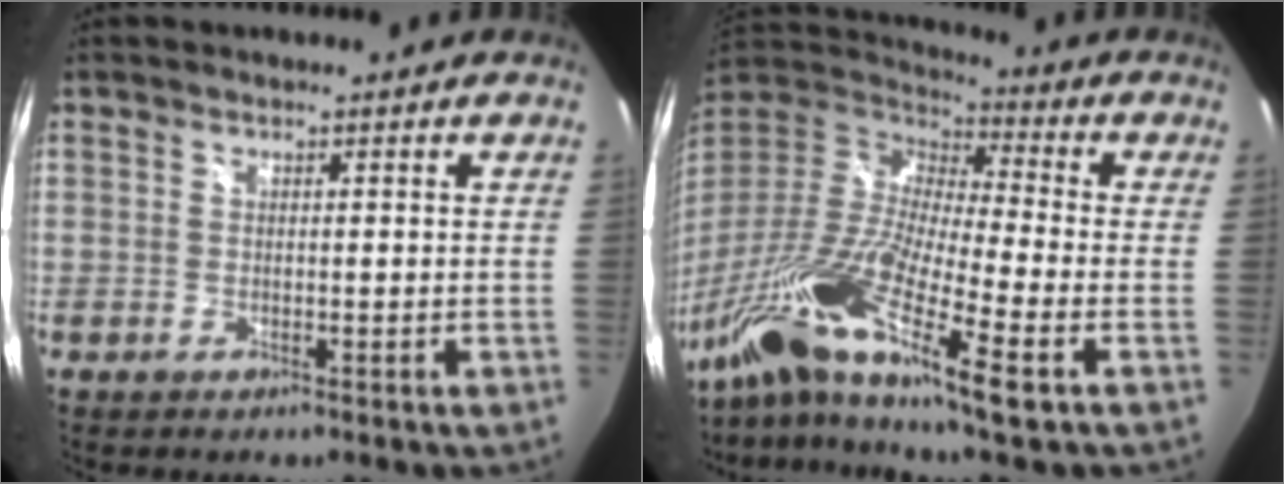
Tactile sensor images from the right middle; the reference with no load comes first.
{"total": 20.6, "force": [-12.1, 2.6, 16.5], "torque": [-0.314, -0.039, -0.244]}